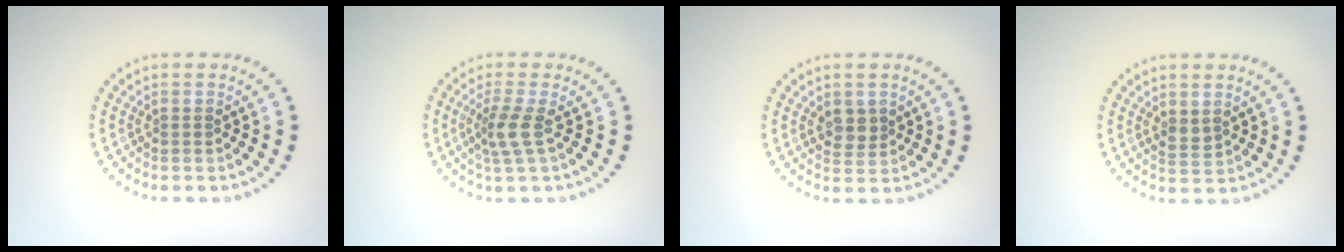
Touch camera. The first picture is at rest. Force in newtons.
{"total": 2.5, "press": 1.9, "slide": 1.7}
{"total": 1.9, "press": 1.8, "slide": 0.7}
{"total": 1.3, "press": 1.1, "slide": 0.6}